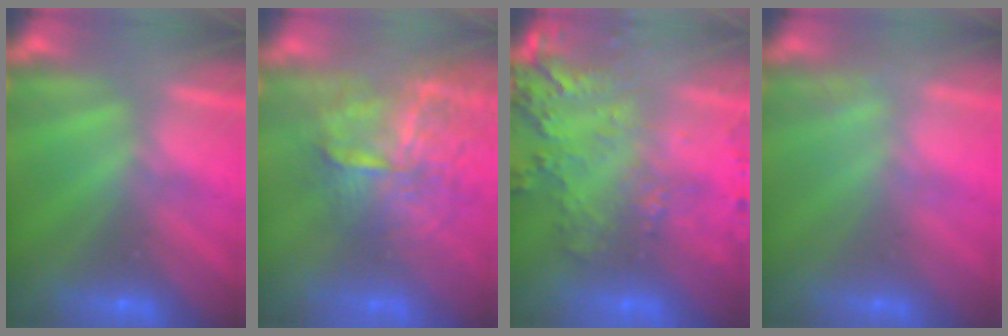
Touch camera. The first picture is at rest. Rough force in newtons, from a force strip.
{"total": 7.2}
{"total": 7.3}
{"total": 2.6}